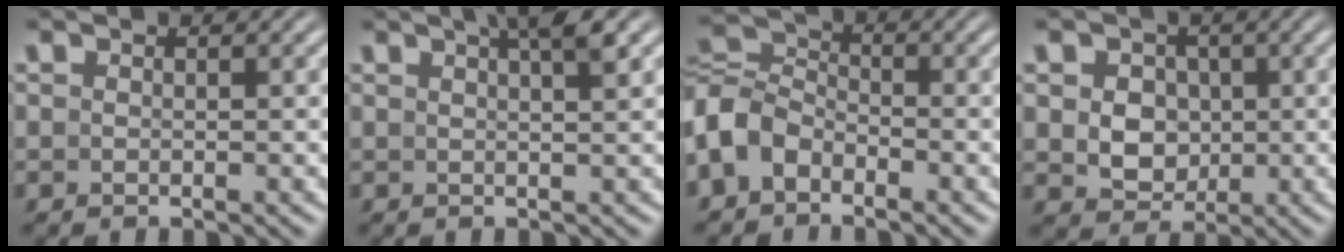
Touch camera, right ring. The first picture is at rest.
{"total": 3.5, "force": [2.1, -0.1, 2.8], "torque": [-0.034, 0.010, 0.036]}
{"total": 6.5, "force": [-2.4, 5.5, 2.6], "torque": [-0.075, -0.019, -0.040]}
{"total": 5.7, "force": [0.4, 5.0, 2.7], "torque": [-0.046, -0.017, 0.015]}